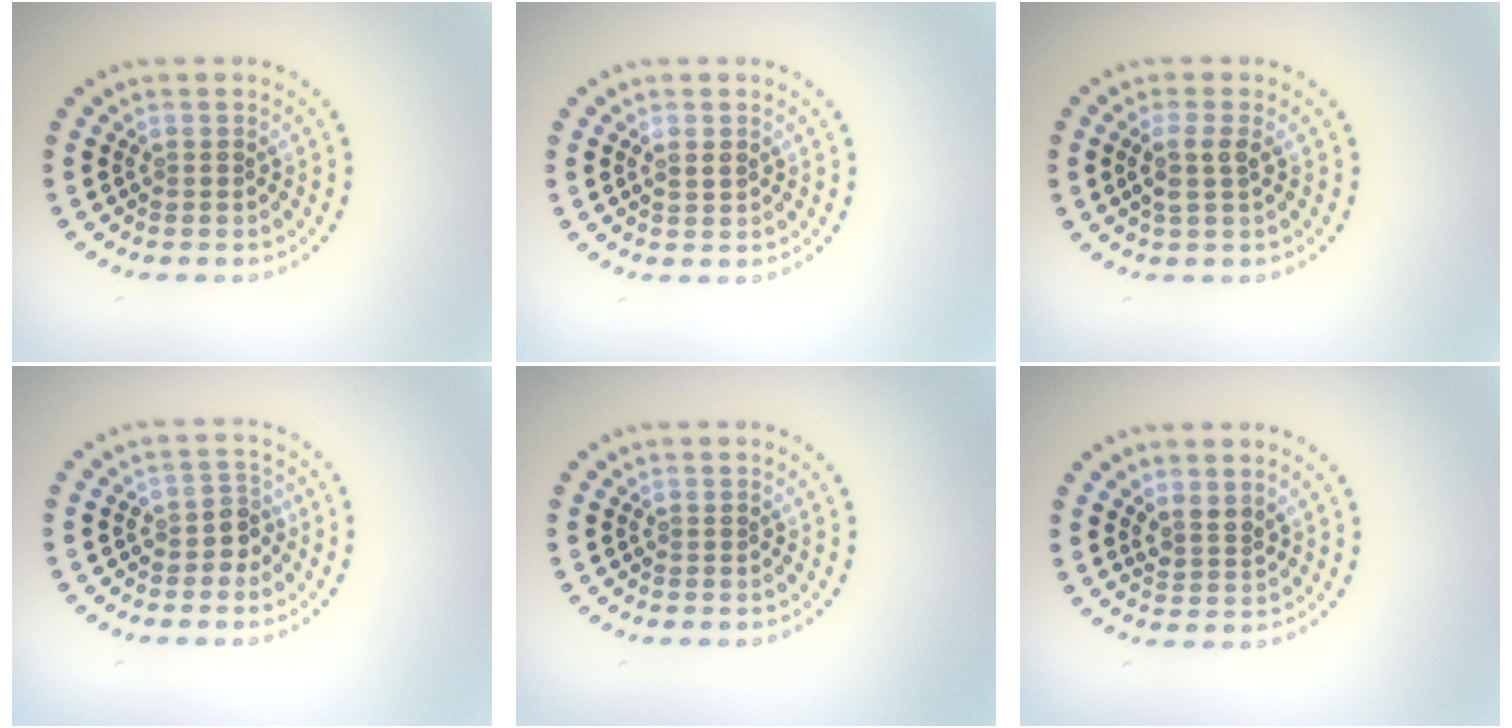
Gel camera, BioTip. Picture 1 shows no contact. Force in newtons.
{"total": 0.7, "press": 0.6, "slide": 0.2}
{"total": 2.0, "press": 1.7, "slide": 1.0}
{"total": 2.0, "press": 1.7, "slide": 1.1}
{"total": 0.0}
{"total": 1.8, "press": 1.4, "slide": 1.0}